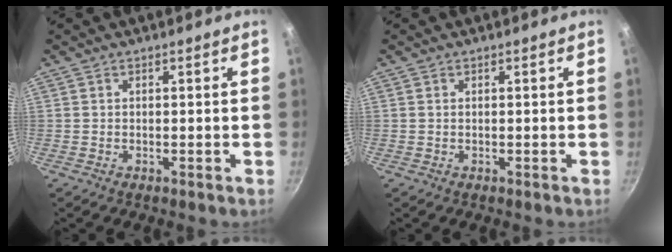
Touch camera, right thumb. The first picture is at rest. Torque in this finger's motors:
{"motor_torque": [-0.05, -0.21, -0.28, -0.09, -0.03]}